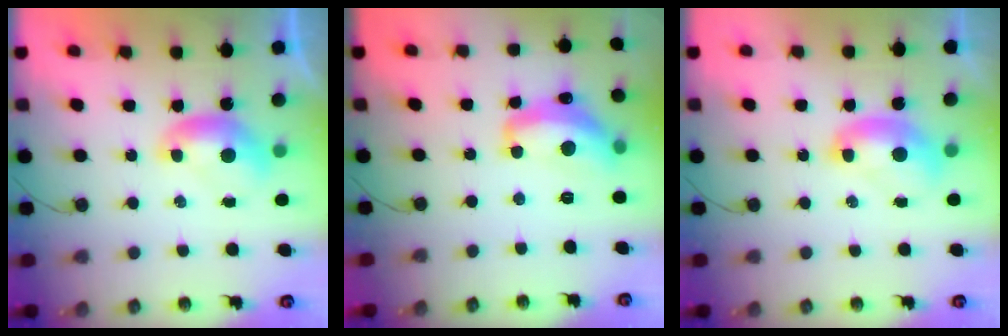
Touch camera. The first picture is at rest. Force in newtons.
{"total": 9.6, "press": 9.6, "slide": 0.7}
{"total": 2.0, "press": 2.0, "slide": 0.0}